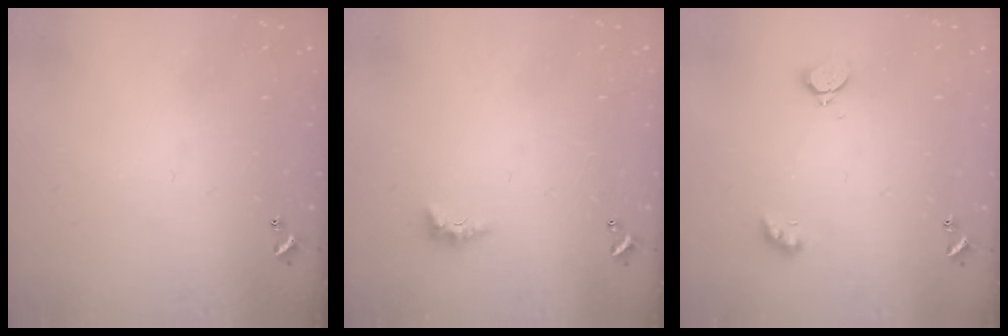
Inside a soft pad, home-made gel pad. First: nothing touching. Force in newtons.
{"total": 2.3, "press": 2.2, "slide": 0.7}
{"total": 2.8, "press": 2.7, "slide": 0.6}